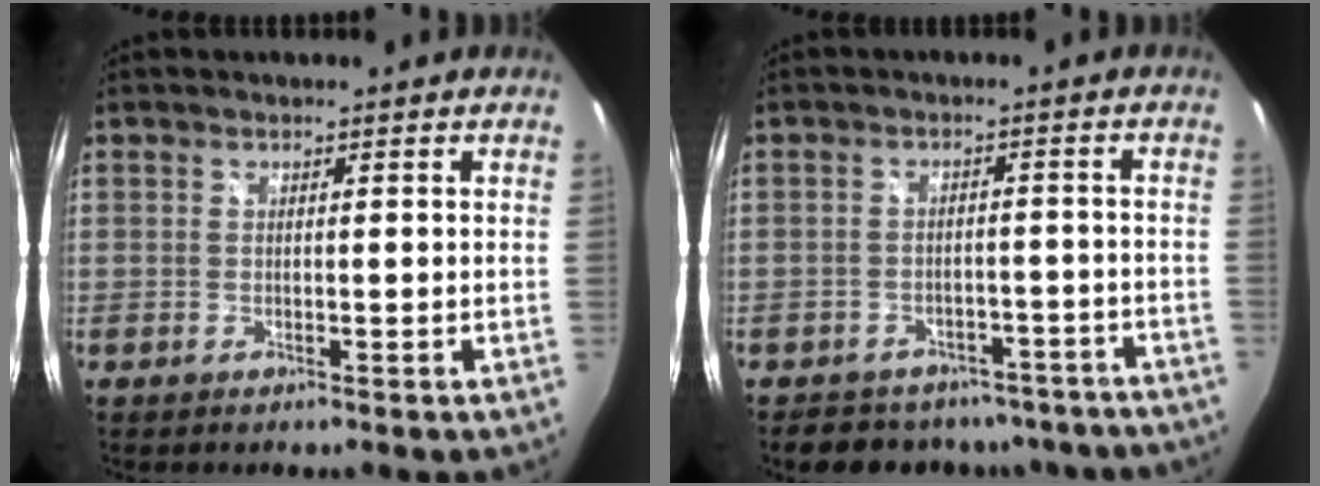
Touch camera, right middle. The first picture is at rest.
{"total": 15.1, "force": [-12.6, 7.2, 4.0], "torque": [-0.087, 0.022, -0.146]}